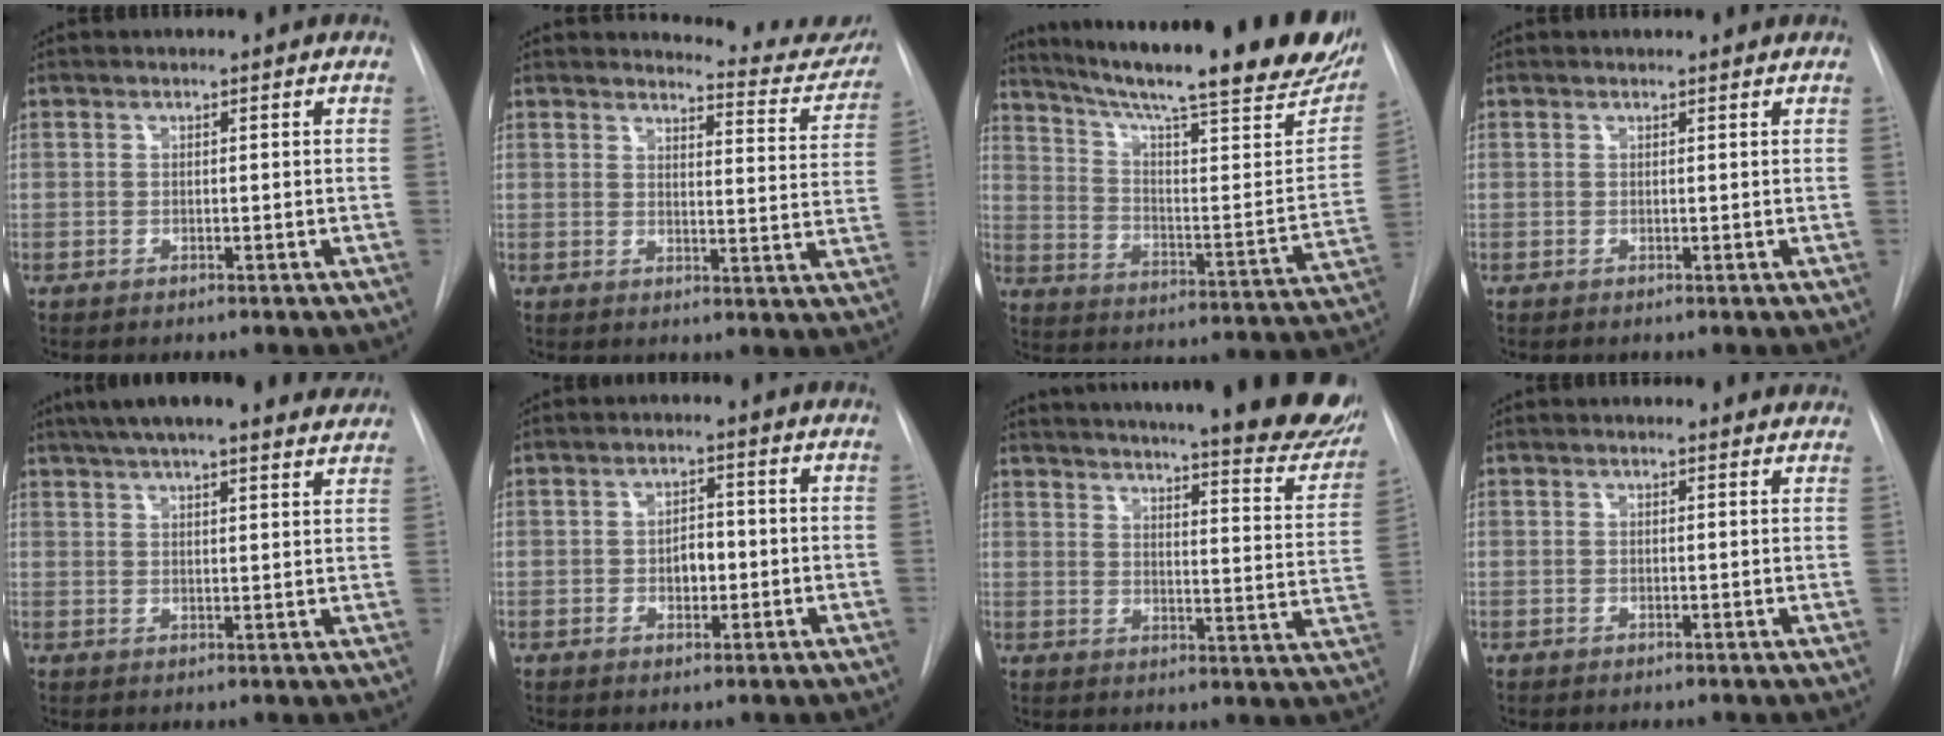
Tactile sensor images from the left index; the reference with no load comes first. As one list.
[{"total": 11.4, "force": [11.2, 1.6, 1.1], "torque": [0.008, -0.067, 0.107]}, {"total": 31.7, "force": [24.8, 4.2, 19.3], "torque": [-0.263, -0.054, 0.329]}, {"total": 1.6, "force": [1.6, 0.0, 0.2], "torque": [-0.008, 0.004, 0.016]}, {"total": 20.7, "force": [18.1, 3.5, 9.5], "torque": [-0.153, 0.024, 0.229]}, {"total": 3.4, "force": [-0.5, 2.0, 2.7], "torque": [-0.038, 0.004, -0.006]}, {"total": 32.6, "force": [27.9, 4.3, 16.1], "torque": [-0.210, -0.084, 0.334]}, {"total": 4.0, "force": [3.9, 0.8, 0.6], "torque": [-0.005, -0.005, 0.024]}]